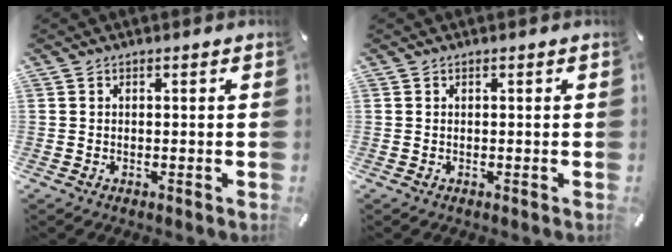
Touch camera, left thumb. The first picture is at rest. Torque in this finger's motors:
{"motor_torque": [-0.01, -0.01, -0.02, 0.03, 0.00]}